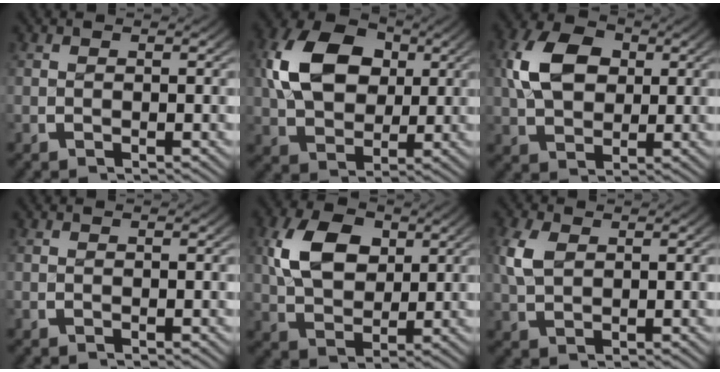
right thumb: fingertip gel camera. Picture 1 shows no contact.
{"total": 12.5, "force": [2.4, 8.8, 8.6], "torque": [-0.189, -0.021, 0.054]}
{"total": 8.6, "force": [1.7, 5.8, 6.1], "torque": [-0.129, -0.013, 0.040]}
{"total": 0.0}
{"total": 8.3, "force": [1.8, 5.5, 6.0], "torque": [-0.125, -0.017, 0.043]}
{"total": 3.1, "force": [1.2, 1.8, 2.2], "torque": [-0.055, 0.002, 0.031]}